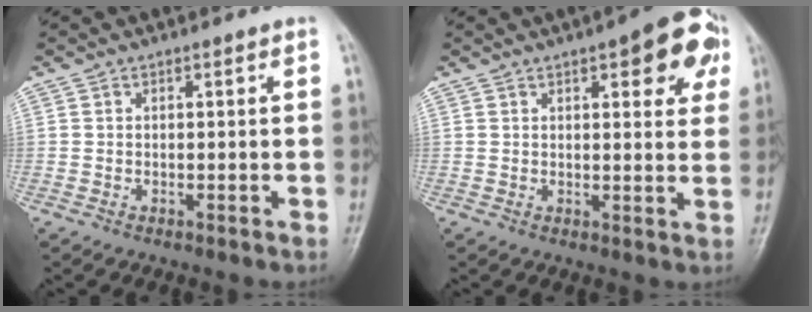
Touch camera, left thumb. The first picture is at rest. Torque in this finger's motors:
{"motor_torque": [0.33, 0.30, 0.29, 0.05, 0.16]}